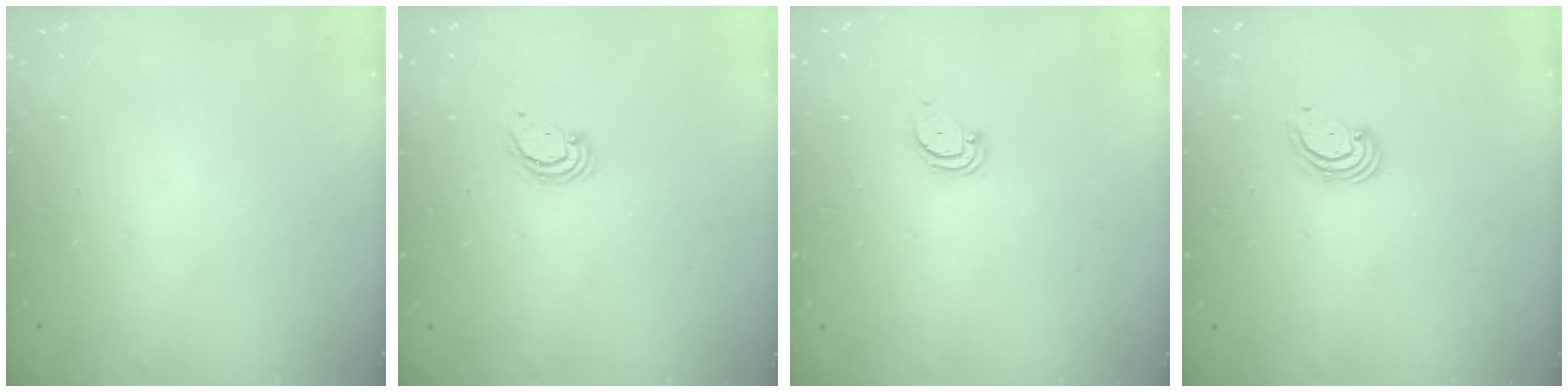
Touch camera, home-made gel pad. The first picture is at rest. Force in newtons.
{"total": 2.6, "press": 2.6, "slide": 0.3}
{"total": 2.4, "press": 2.4, "slide": 0.2}
{"total": 2.5, "press": 2.5, "slide": 0.3}